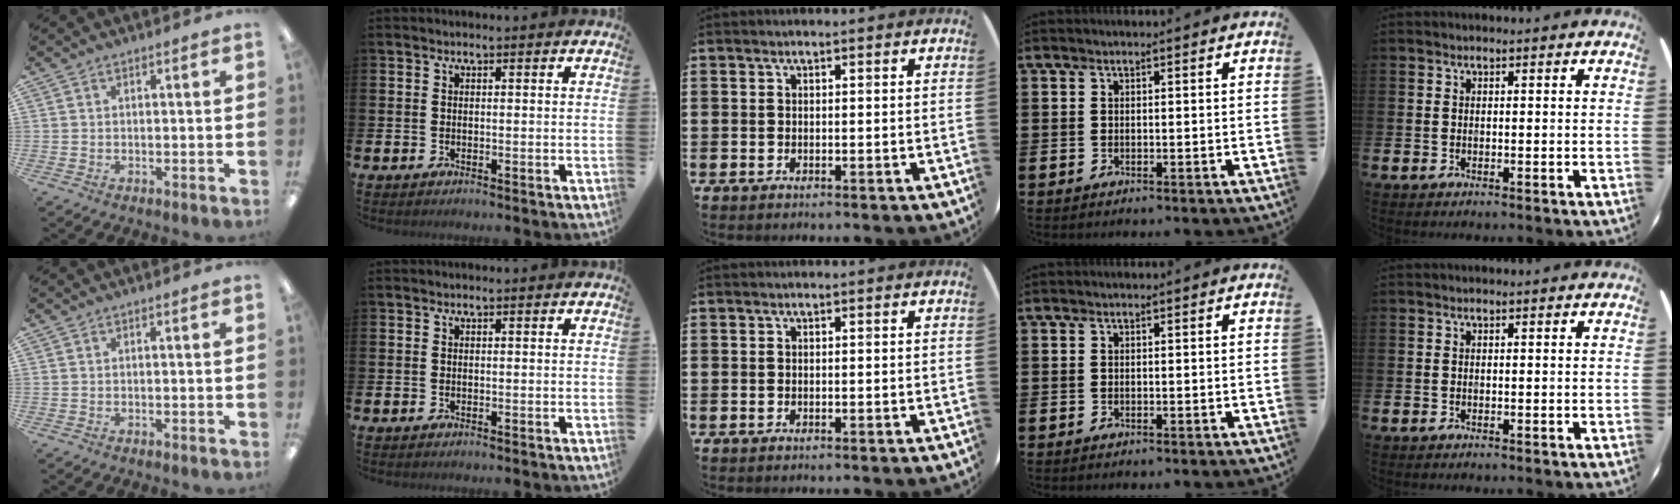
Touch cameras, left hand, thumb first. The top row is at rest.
{}